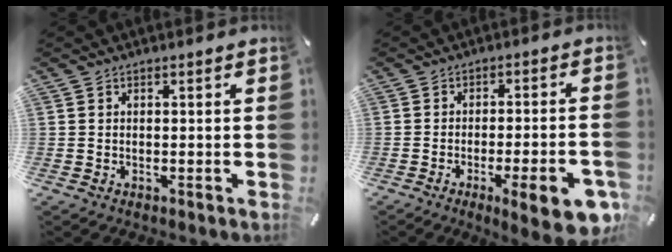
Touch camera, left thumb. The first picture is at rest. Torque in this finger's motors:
{"motor_torque": [0.28, 0.92, 0.54, 0.39, 0.16]}